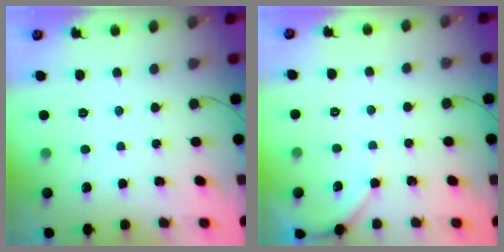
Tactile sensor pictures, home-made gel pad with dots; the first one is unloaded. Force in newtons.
{"total": 4.7, "press": 4.6, "slide": 0.7}